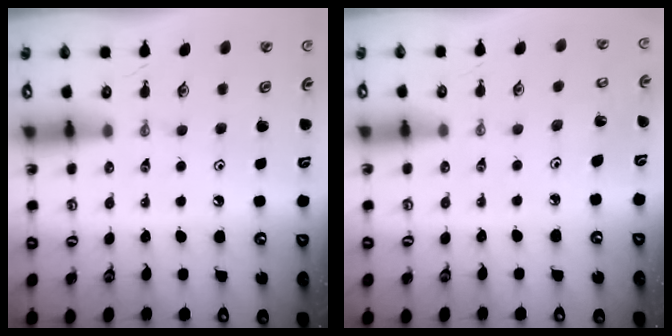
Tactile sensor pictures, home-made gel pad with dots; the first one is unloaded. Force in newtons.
{"total": 2.8, "press": 2.7, "slide": 0.5}